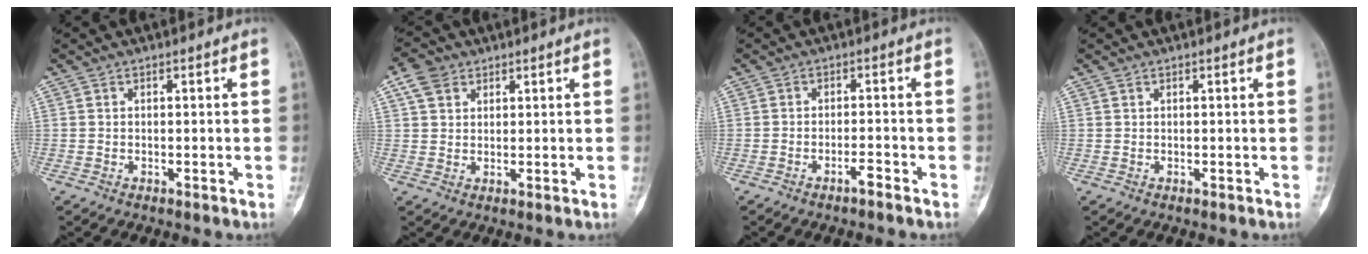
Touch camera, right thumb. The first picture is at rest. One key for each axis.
{"total": 4.8, "fx": 2.5, "fy": 3.5, "fz": 2.1, "tx": -0.031, "ty": 0.000, "tz": 0.050}
{"total": 2.1, "fx": -1.6, "fy": 0.4, "fz": 1.3, "tx": -0.027, "ty": 0.011, "tz": -0.029}
{"total": 0.0}